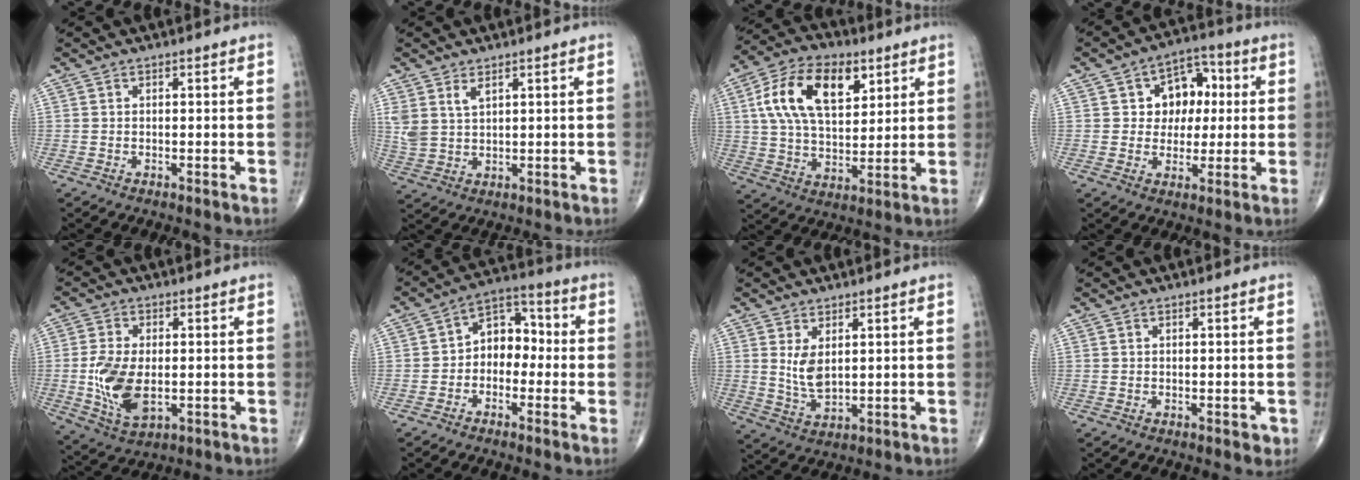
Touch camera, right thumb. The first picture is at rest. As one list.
[{"total": 4.6, "force": [2.5, 2.3, 3.1], "torque": [-0.064, -0.010, 0.061]}, {"total": 17.0, "force": [6.2, 9.5, 12.7], "torque": [-0.208, -0.005, 0.111]}, {"total": 10.1, "force": [1.7, 7.9, 6.0], "torque": [-0.032, 0.014, 0.021]}, {"total": 11.0, "force": [-1.0, 6.1, 9.1], "torque": [-0.181, -0.009, -0.010]}, {"total": 8.2, "force": [-1.1, 6.0, 5.5], "torque": [-0.051, 0.040, -0.037]}, {"total": 5.3, "force": [1.5, 2.7, 4.2], "torque": [-0.075, -0.018, 0.041]}, {"total": 1.2, "force": [-0.2, 0.7, 0.9], "torque": [-0.004, -0.001, -0.001]}]